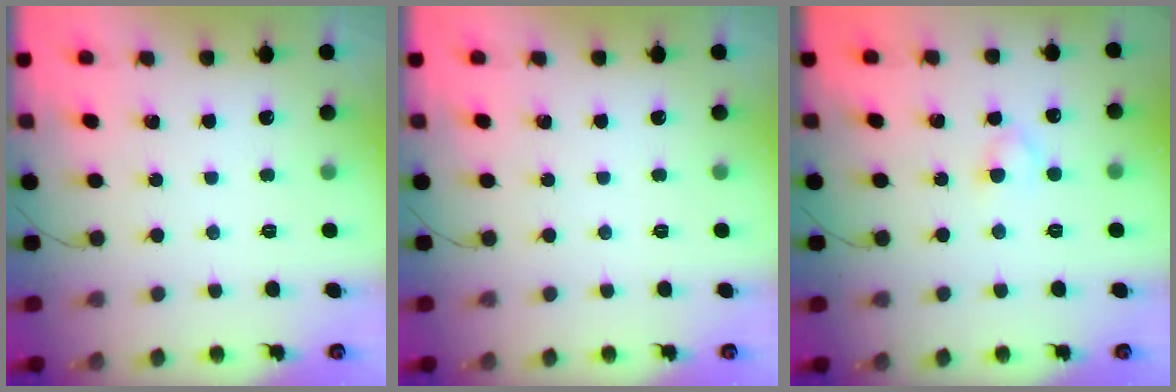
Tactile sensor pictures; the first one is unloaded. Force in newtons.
{"total": 0.0}
{"total": 2.4, "press": 2.1, "slide": 1.1}